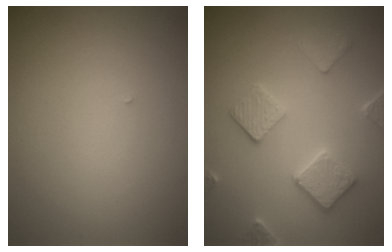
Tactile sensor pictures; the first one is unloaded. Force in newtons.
{"total": 3.9, "press": 3.7, "slide": 1.3}